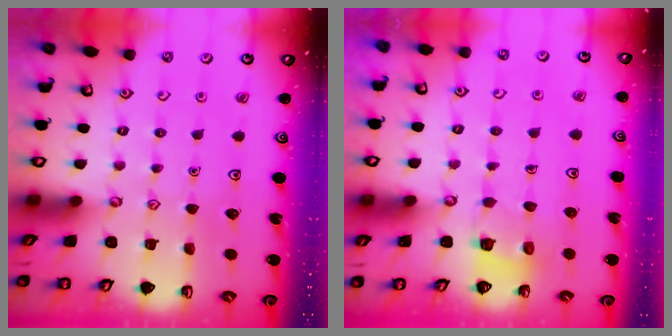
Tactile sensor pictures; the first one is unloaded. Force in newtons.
{"total": 5.8, "press": 5.8, "slide": 0.3}